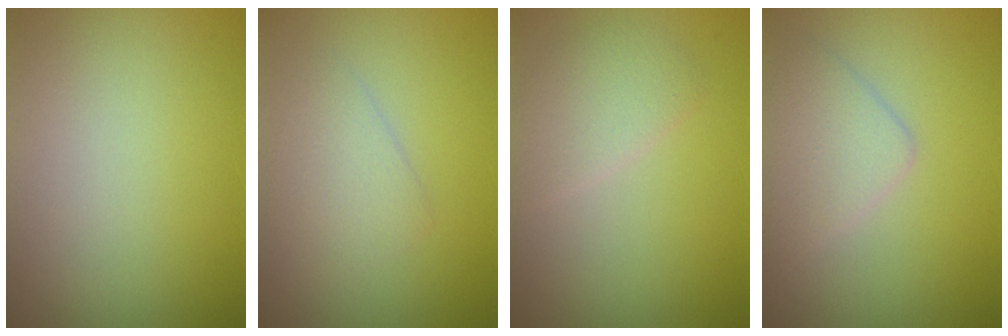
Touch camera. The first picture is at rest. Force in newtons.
{"total": 2.3, "press": 2.3, "slide": 0.1}
{"total": 2.3, "press": 2.3, "slide": 0.1}
{"total": 3.0, "press": 3.0, "slide": 0.1}